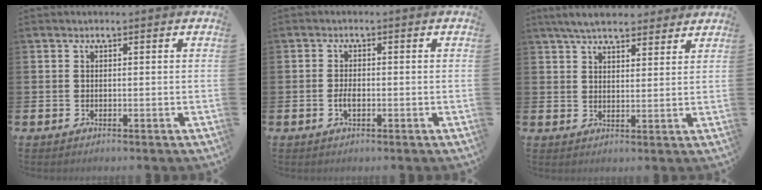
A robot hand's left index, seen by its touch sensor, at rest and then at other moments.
{"total": 1.8, "force": [-0.4, 0.8, 1.6], "torque": [-0.026, -0.001, -0.009]}
{"total": 5.8, "force": [5.4, 1.5, 1.5], "torque": [-0.045, -0.013, 0.100]}